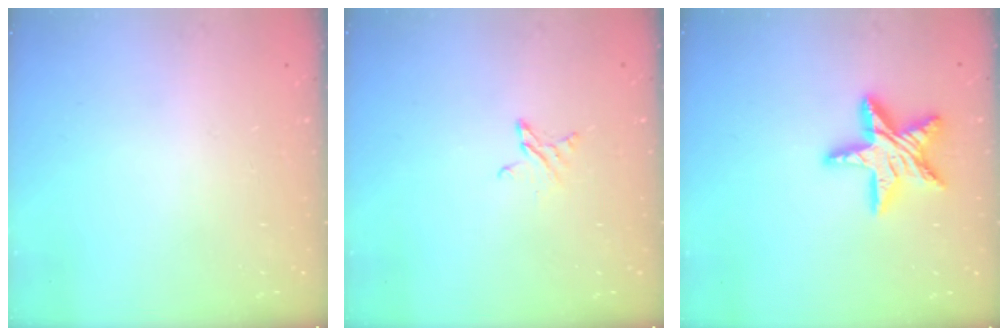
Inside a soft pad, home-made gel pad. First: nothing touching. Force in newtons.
{"total": 3.5, "press": 3.5, "slide": 0.4}
{"total": 15.7, "press": 15.6, "slide": 1.2}